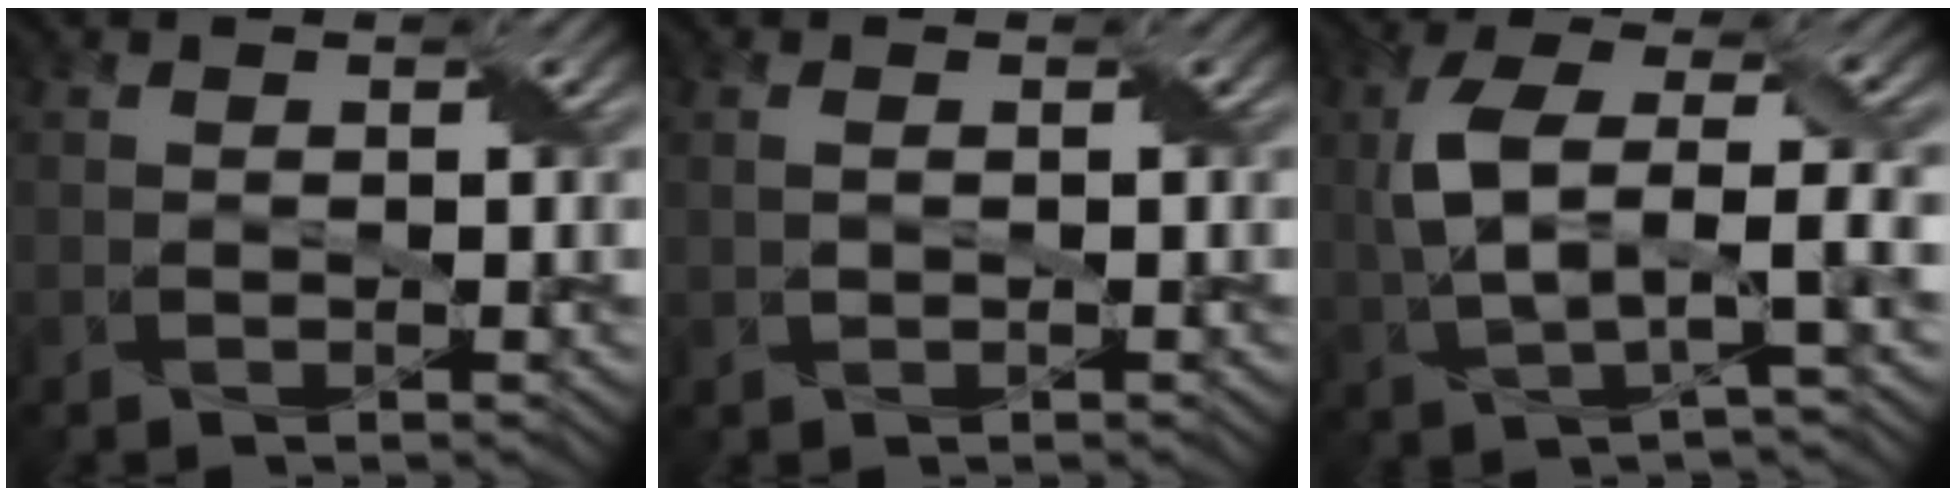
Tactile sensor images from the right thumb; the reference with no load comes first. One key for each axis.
{"total": 0.0}
{"total": 7.5, "fx": 0.5, "fy": 2.8, "fz": 6.9, "tx": -0.152, "ty": 0.012, "tz": 0.008}